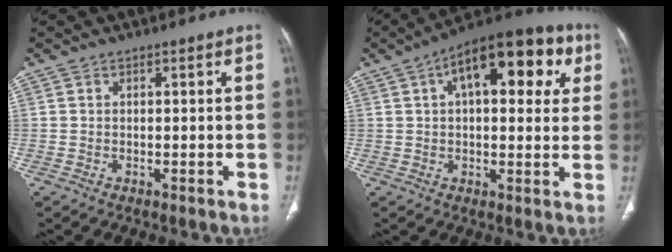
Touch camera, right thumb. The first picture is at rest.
{"total": 19.4, "force": [6.8, 9.1, 15.7], "torque": [-0.184, 0.024, 0.089]}